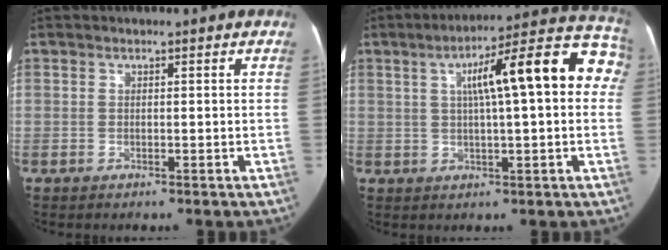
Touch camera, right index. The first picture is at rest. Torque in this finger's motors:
{"motor_torque": [0.75, -0.01, 0.65, 0.11]}